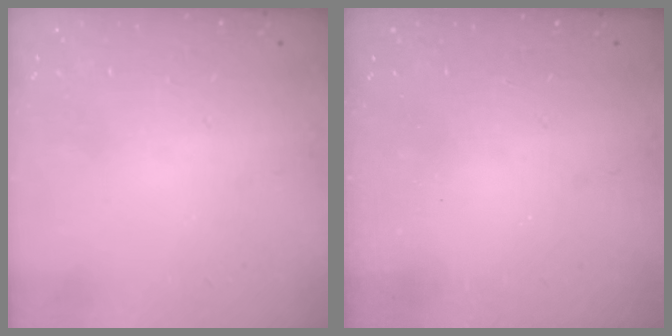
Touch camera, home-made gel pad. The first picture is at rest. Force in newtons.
{"total": 2.5, "press": 2.4, "slide": 0.8}